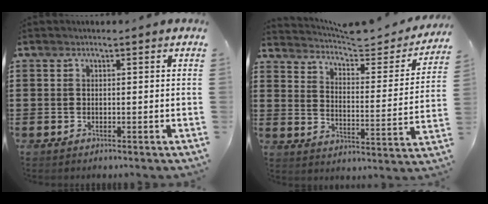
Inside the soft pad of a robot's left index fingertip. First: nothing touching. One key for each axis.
{"total": 4.5, "fx": 4.1, "fy": 0.7, "fz": 1.6, "tx": -0.047, "ty": -0.030, "tz": 0.062}